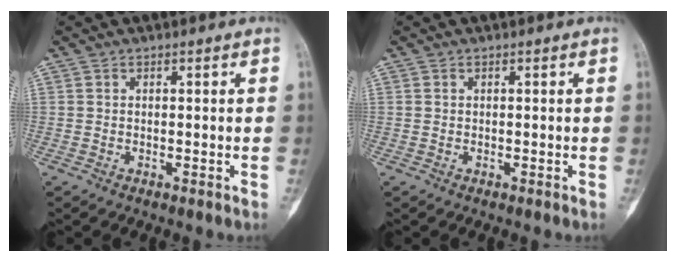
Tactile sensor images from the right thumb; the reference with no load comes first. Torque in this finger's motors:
{"motor_torque": [-0.22, 0.31, -0.24, -0.06, -0.07]}